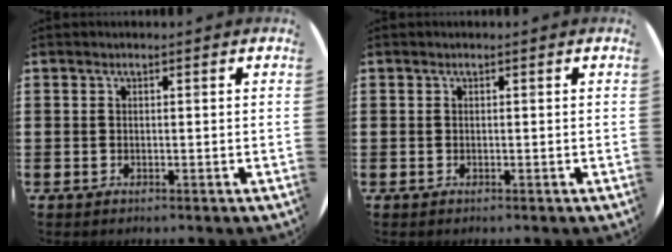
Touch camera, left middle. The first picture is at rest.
{"total": 0.0}